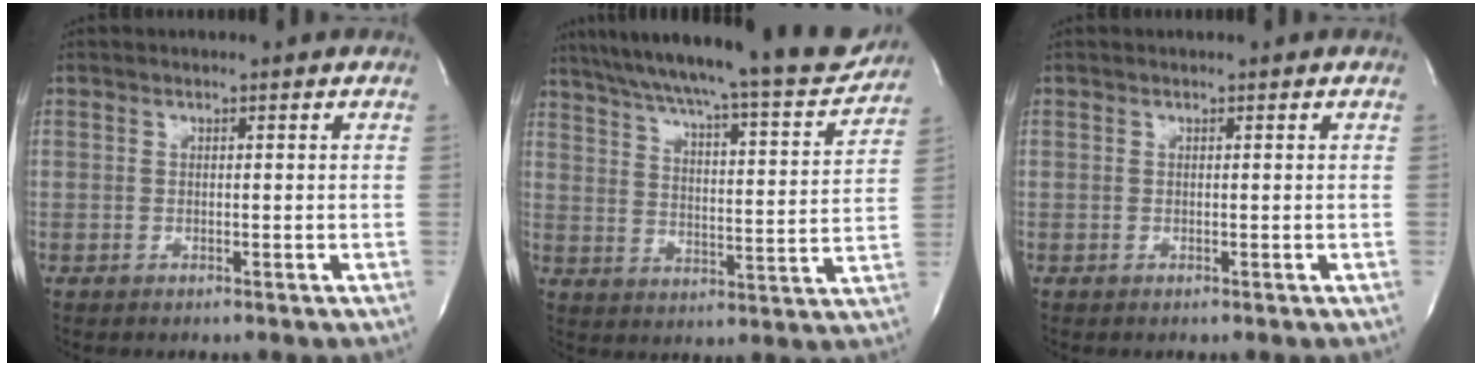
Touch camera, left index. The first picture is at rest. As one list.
[{"total": 22.3, "force": [20.2, 1.6, 9.4], "torque": [-0.152, -0.035, 0.273]}, {"total": 0.0}]